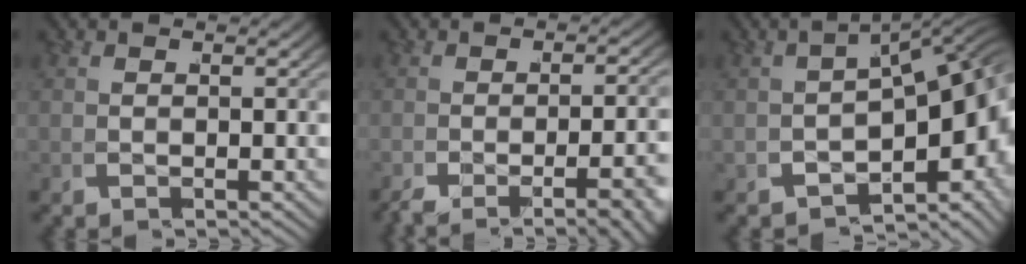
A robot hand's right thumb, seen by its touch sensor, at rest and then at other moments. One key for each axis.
{"total": 4.8, "fx": -3.2, "fy": 0.6, "fz": 3.6, "tx": -0.030, "ty": 0.008, "tz": -0.057}
{"total": 11.0, "fx": -1.7, "fy": 6.4, "fz": 8.8, "tx": -0.096, "ty": -0.010, "tz": -0.026}